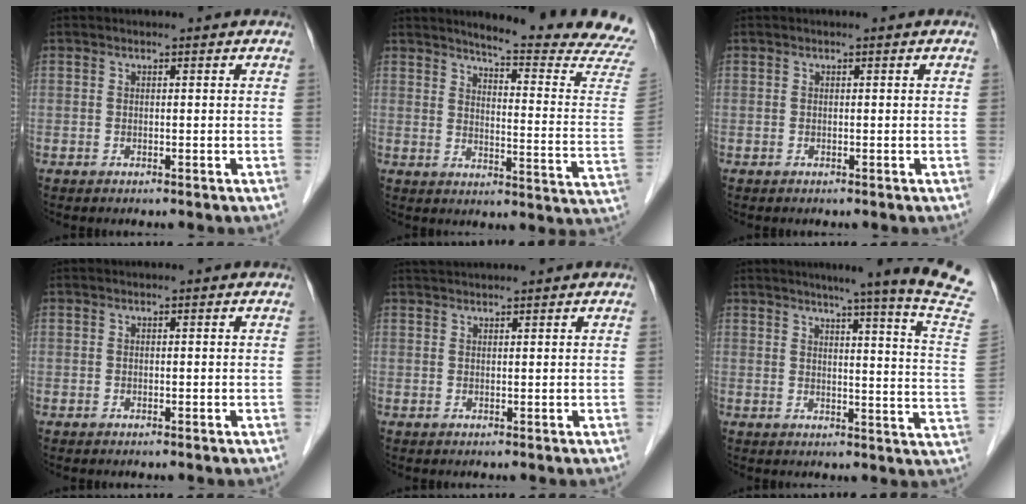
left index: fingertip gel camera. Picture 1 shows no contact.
{"total": 18.3, "force": [17.2, -1.5, 6.1], "torque": [-0.089, -0.128, 0.192]}
{"total": 0.0}
{"total": 0.0}
{"total": 3.8, "force": [3.6, -0.2, 1.1], "torque": [-0.012, 0.035, 0.061]}
{"total": 17.9, "force": [14.9, -2.8, 9.5], "torque": [-0.132, -0.076, 0.163]}